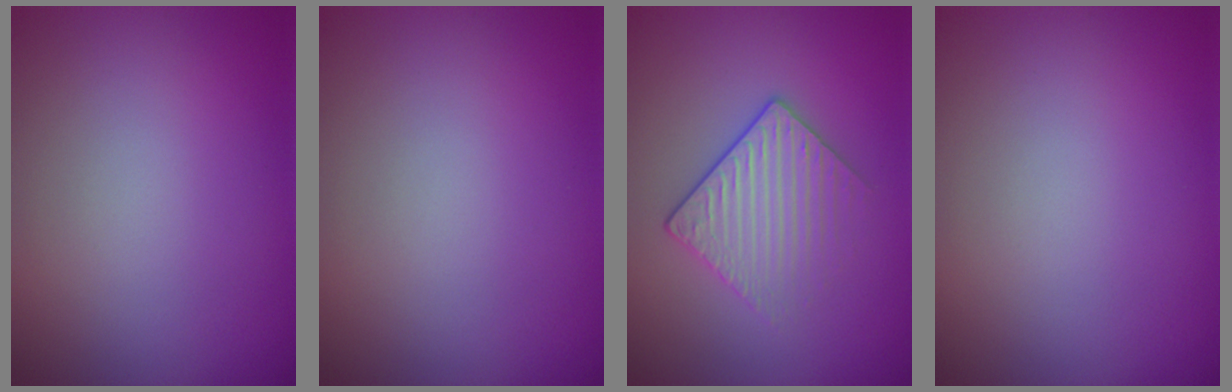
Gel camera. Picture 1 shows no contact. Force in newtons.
{"total": 0.0}
{"total": 2.4, "press": 2.1, "slide": 1.1}
{"total": 0.0}